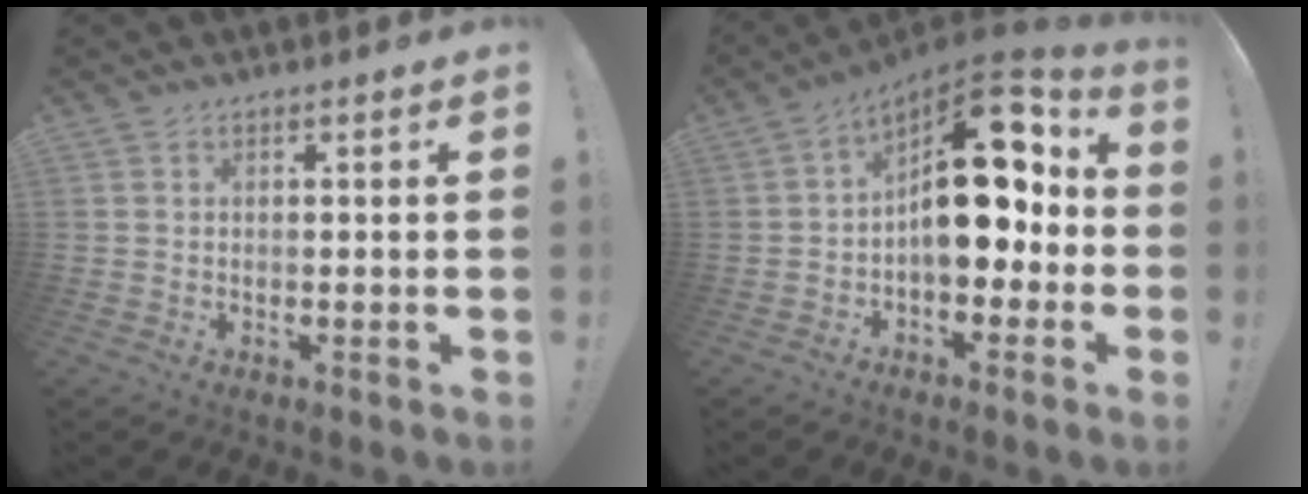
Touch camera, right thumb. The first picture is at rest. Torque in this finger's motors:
{"motor_torque": [1.07, 1.91, 0.51, -0.16, 0.30]}